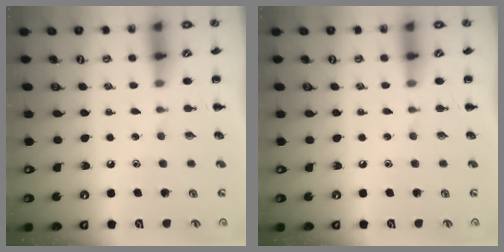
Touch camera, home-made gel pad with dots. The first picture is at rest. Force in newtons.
{"total": 0.0}